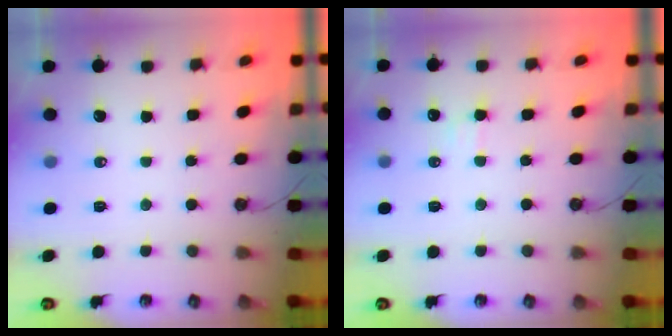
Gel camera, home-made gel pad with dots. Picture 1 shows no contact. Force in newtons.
{"total": 3.5, "press": 3.3, "slide": 1.0}